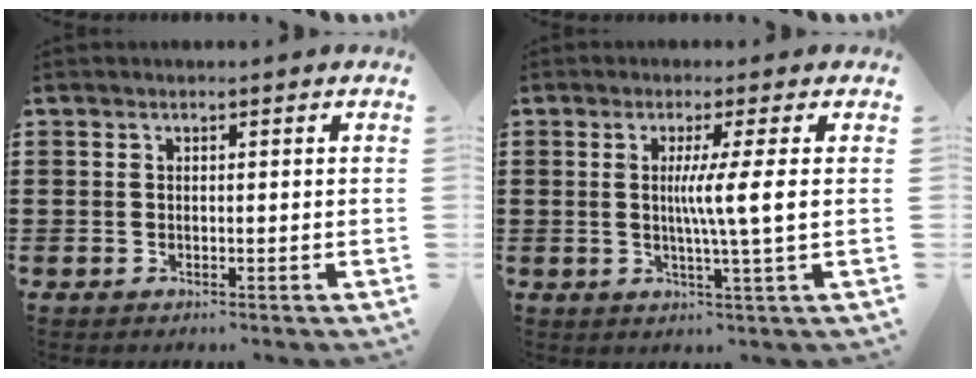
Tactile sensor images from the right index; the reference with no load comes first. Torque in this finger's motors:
{"motor_torque": [1.27, 0.06, 0.58, 0.15]}